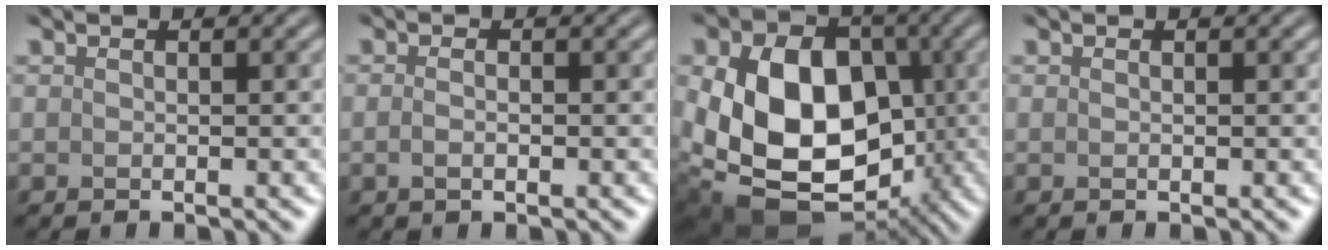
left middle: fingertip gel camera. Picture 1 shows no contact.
{"total": 1.1, "force": [-0.3, 0.5, 0.9], "torque": [-0.019, -0.002, -0.007]}
{"total": 14.3, "force": [-1.7, 10.3, 9.7], "torque": [-0.165, -0.013, -0.027]}
{"total": 0.0}